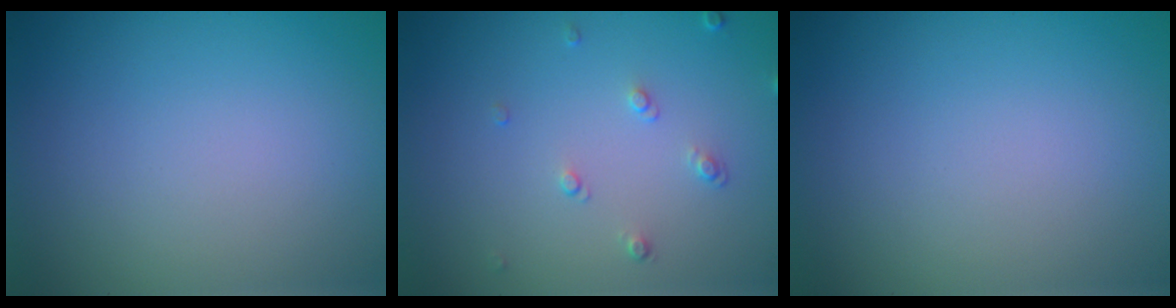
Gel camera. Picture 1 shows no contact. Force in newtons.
{"total": 1.1, "press": 0.8, "slide": 0.8}
{"total": 0.0}